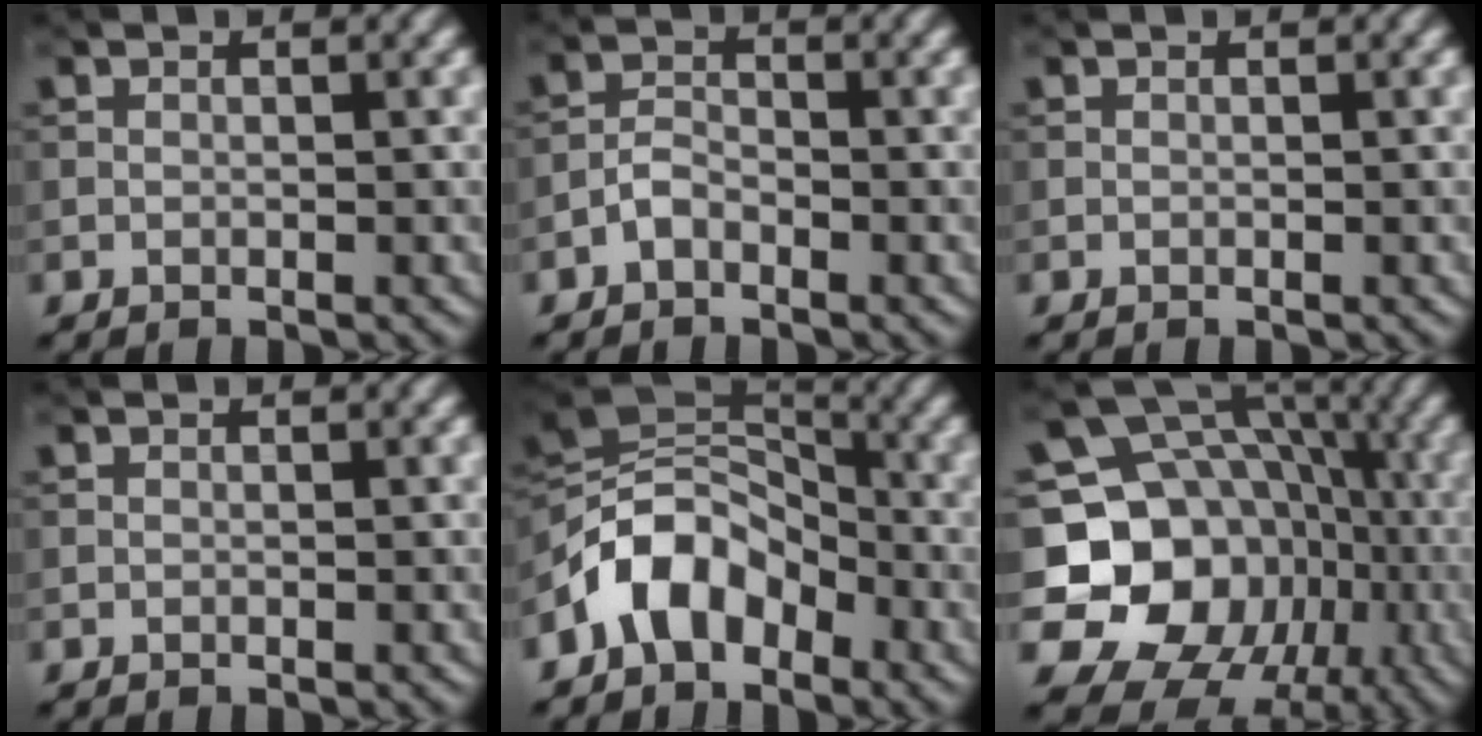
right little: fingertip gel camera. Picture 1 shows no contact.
{"total": 1.7, "force": [-1.1, 0.9, 0.9], "torque": [-0.017, 0.006, -0.027]}
{"total": 0.0}
{"total": 0.0}
{"total": 6.8, "force": [-3.8, 4.2, 3.8], "torque": [-0.059, 0.011, -0.087]}
{"total": 14.9, "force": [-3.2, 12.8, 6.9], "torque": [-0.142, -0.015, -0.071]}